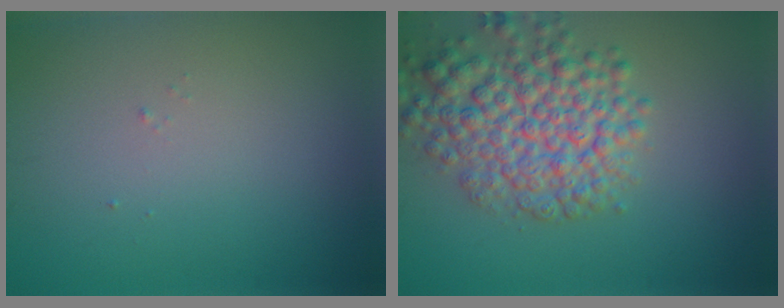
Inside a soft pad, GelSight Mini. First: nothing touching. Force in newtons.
{"total": 7.0, "press": 7.0, "slide": 0.3}